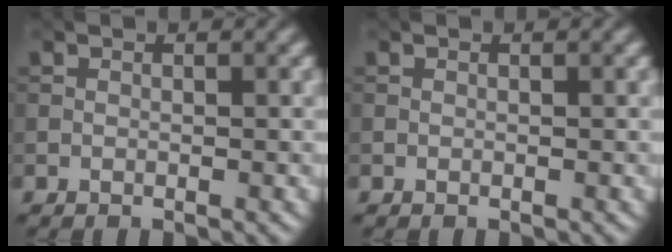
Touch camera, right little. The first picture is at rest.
{"total": 0.0}